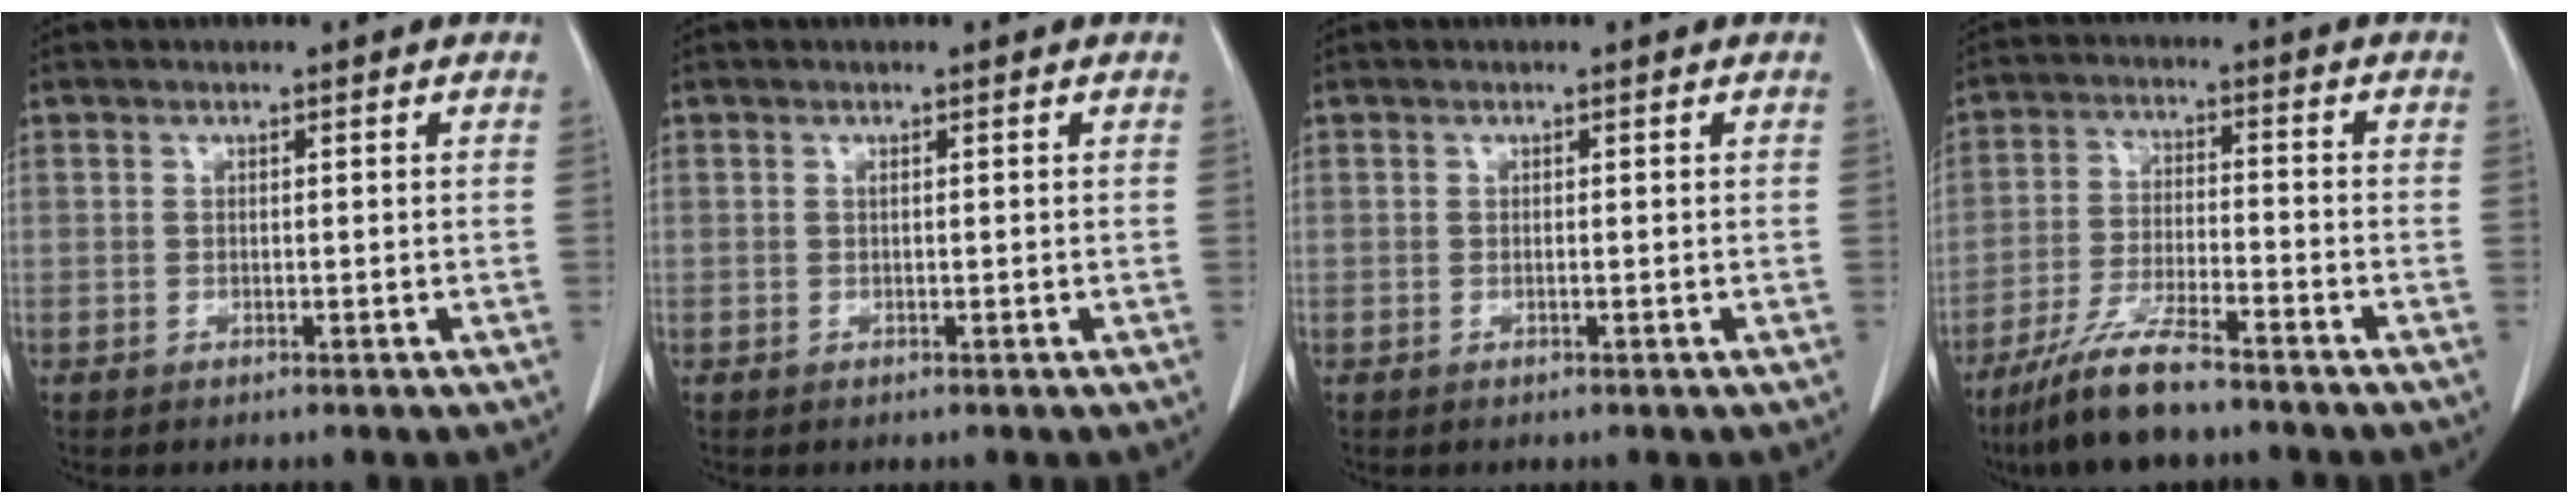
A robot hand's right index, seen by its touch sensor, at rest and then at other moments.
{"total": 0.0}
{"total": 0.0}
{"total": 9.5, "force": [-7.5, 0.9, 5.8], "torque": [-0.117, -0.025, -0.141]}